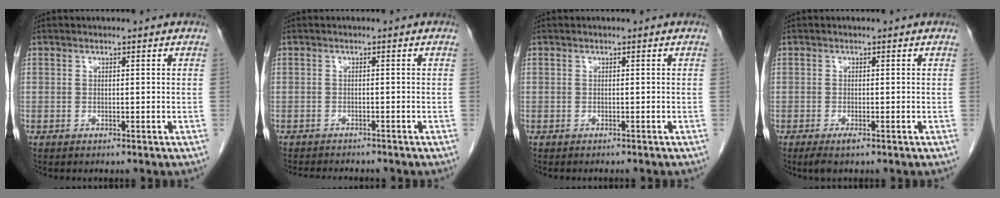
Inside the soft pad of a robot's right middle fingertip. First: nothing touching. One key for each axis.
{"total": 5.1, "fx": -4.7, "fy": 1.1, "fz": 1.7, "tx": -0.025, "ty": -0.010, "tz": -0.065}
{"total": 2.0, "fx": -1.8, "fy": 0.3, "fz": 0.8, "tx": -0.012, "ty": -0.002, "tz": -0.020}
{"total": 1.8, "fx": -1.1, "fy": 0.4, "fz": 1.4, "tx": -0.030, "ty": -0.005, "tz": -0.020}